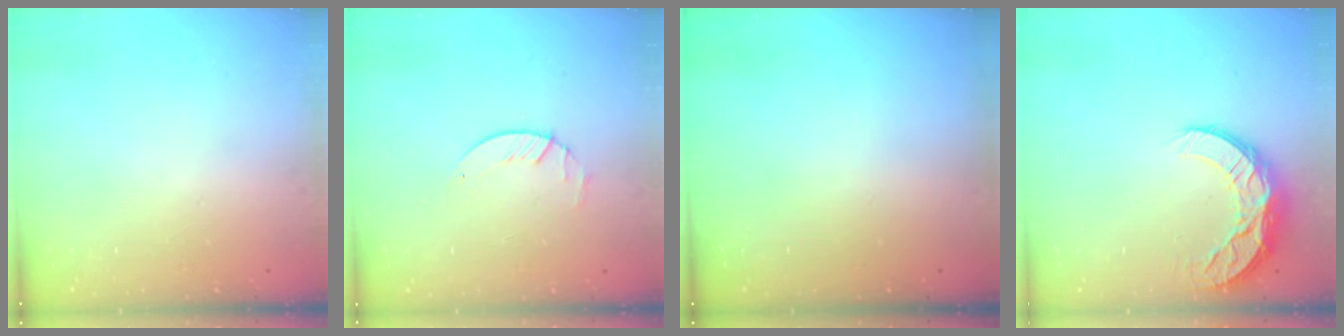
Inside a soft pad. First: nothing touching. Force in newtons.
{"total": 1.4, "press": 1.4, "slide": 0.2}
{"total": 0.0}
{"total": 10.1, "press": 10.1, "slide": 0.7}